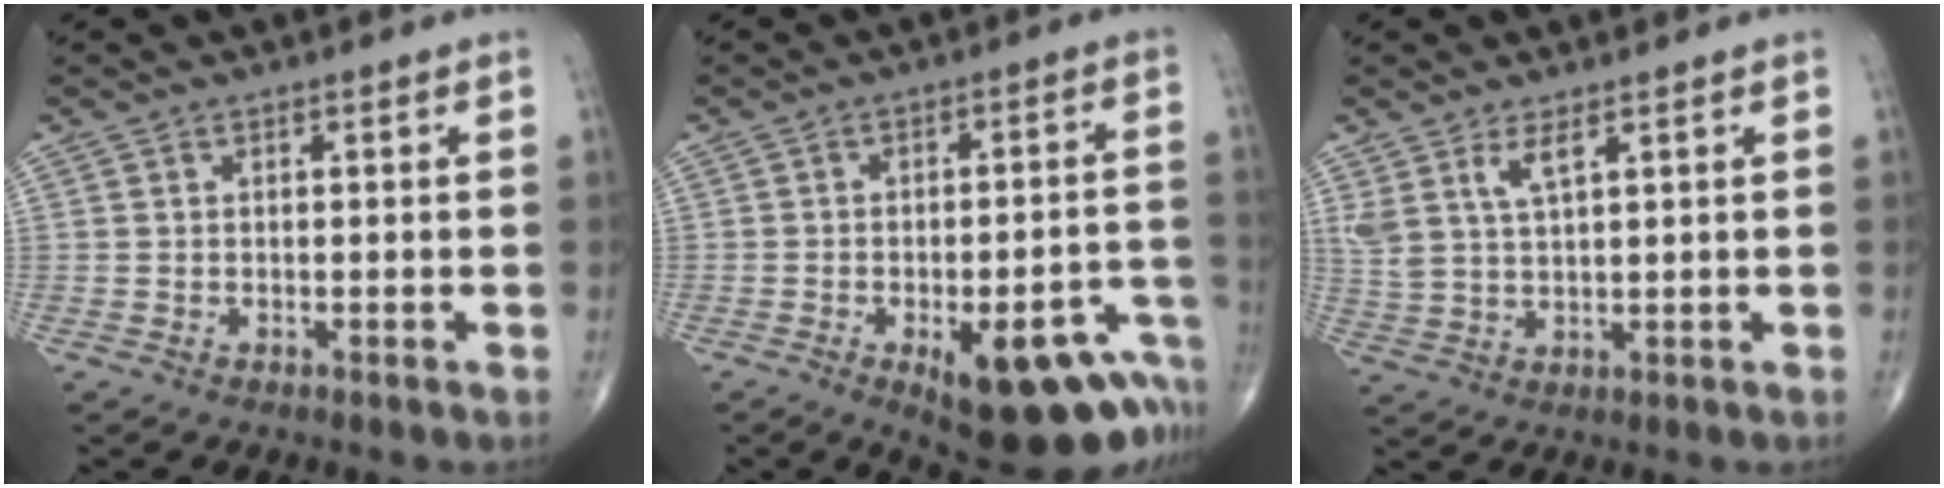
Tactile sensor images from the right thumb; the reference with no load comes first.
{"total": 18.9, "force": [-9.8, 7.4, 14.4], "torque": [-0.103, 0.060, -0.114]}
{"total": 4.9, "force": [2.8, 1.5, 3.8], "torque": [-0.084, -0.014, 0.065]}